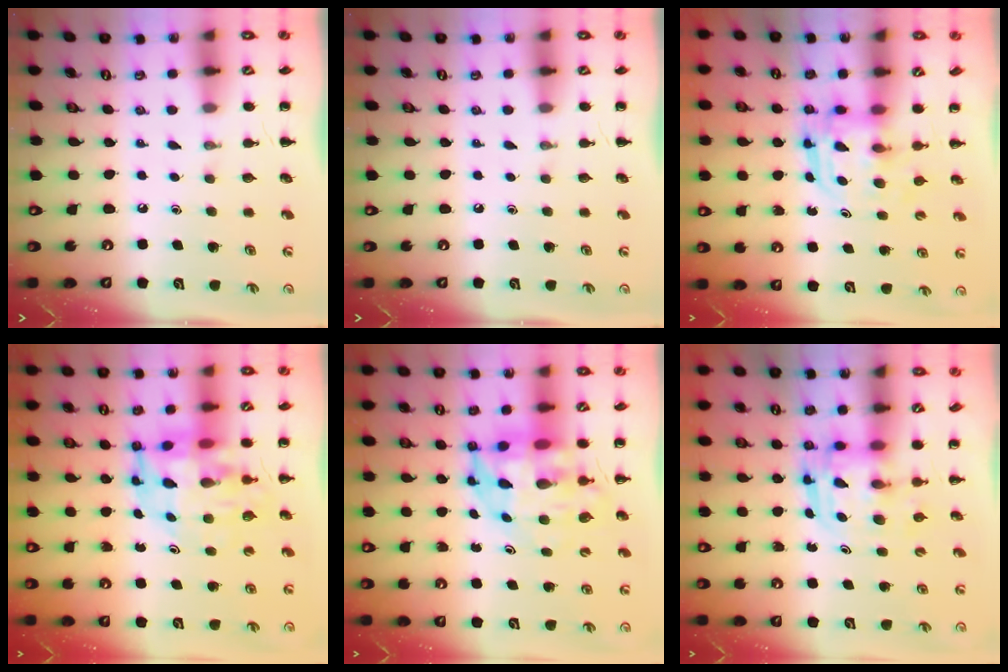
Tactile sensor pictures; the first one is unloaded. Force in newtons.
{"total": 0.0}
{"total": 3.2, "press": 3.2, "slide": 0.2}
{"total": 11.1, "press": 10.5, "slide": 3.6}
{"total": 7.1, "press": 6.8, "slide": 2.0}
{"total": 3.1, "press": 3.1, "slide": 0.3}